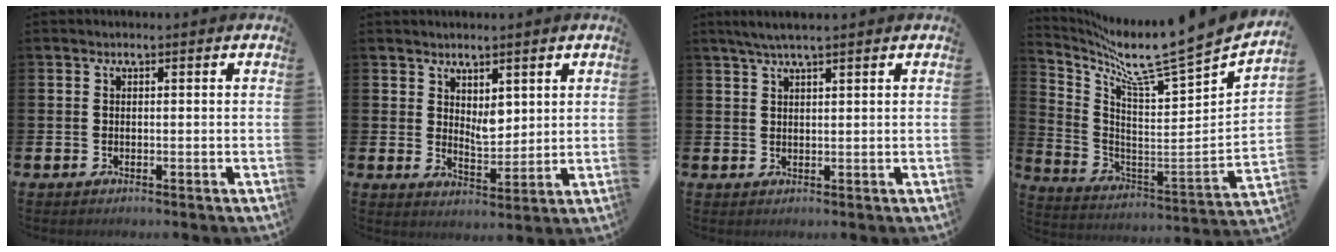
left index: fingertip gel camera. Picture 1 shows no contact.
{"total": 4.0, "force": [3.0, 1.9, 1.9], "torque": [-0.027, -0.020, 0.049]}
{"total": 3.1, "force": [2.4, 0.3, 1.9], "torque": [-0.038, 0.001, 0.043]}
{"total": 8.8, "force": [8.0, -0.5, 3.5], "torque": [-0.100, -0.086, 0.116]}